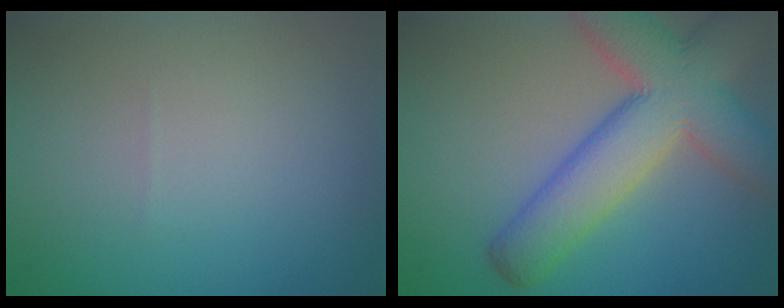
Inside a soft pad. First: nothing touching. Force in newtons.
{"total": 9.5, "press": 9.5, "slide": 0.6}